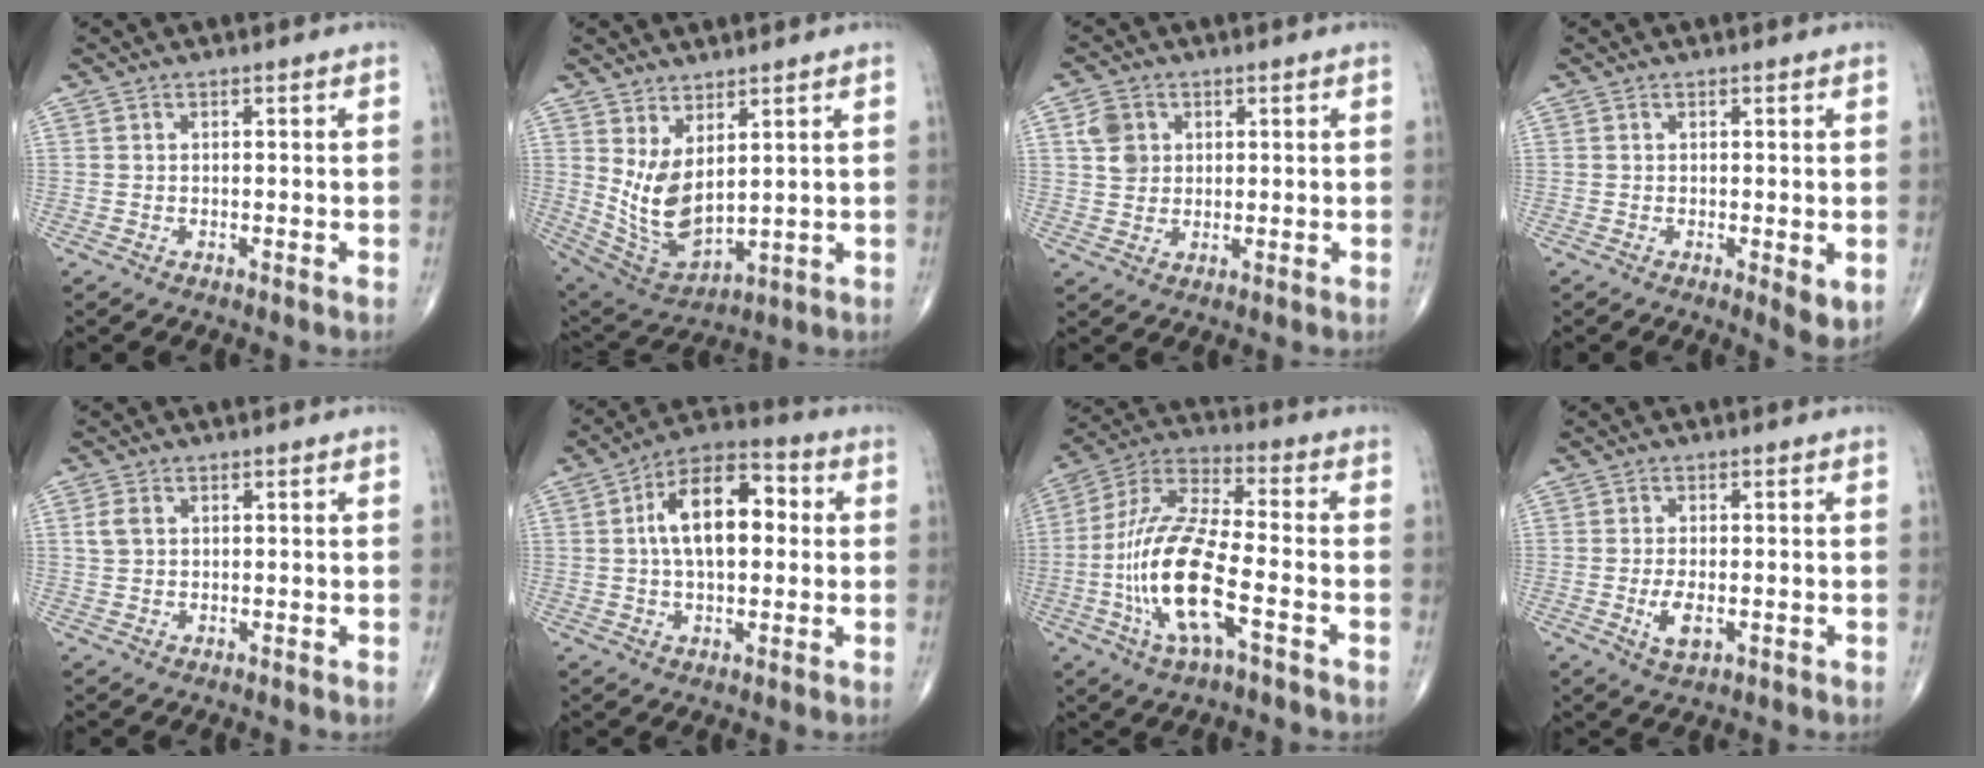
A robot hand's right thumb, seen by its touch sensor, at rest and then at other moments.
{"total": 10.4, "force": [3.1, 5.0, 8.6], "torque": [-0.156, -0.035, 0.082]}
{"total": 4.9, "force": [1.5, 4.1, 2.2], "torque": [-0.022, -0.003, 0.027]}
{"total": 3.2, "force": [-0.3, 0.9, 3.0], "torque": [-0.042, -0.012, -0.006]}
{"total": 2.5, "force": [0.6, 1.8, 1.6], "torque": [-0.035, 0.005, 0.014]}
{"total": 14.3, "force": [1.8, 7.8, 11.8], "torque": [-0.182, 0.027, 0.020]}
{"total": 17.4, "force": [-5.0, 5.5, 15.7], "torque": [-0.330, 0.032, -0.097]}
{"total": 4.5, "force": [-1.1, 2.0, 3.8], "torque": [-0.070, -0.005, -0.018]}